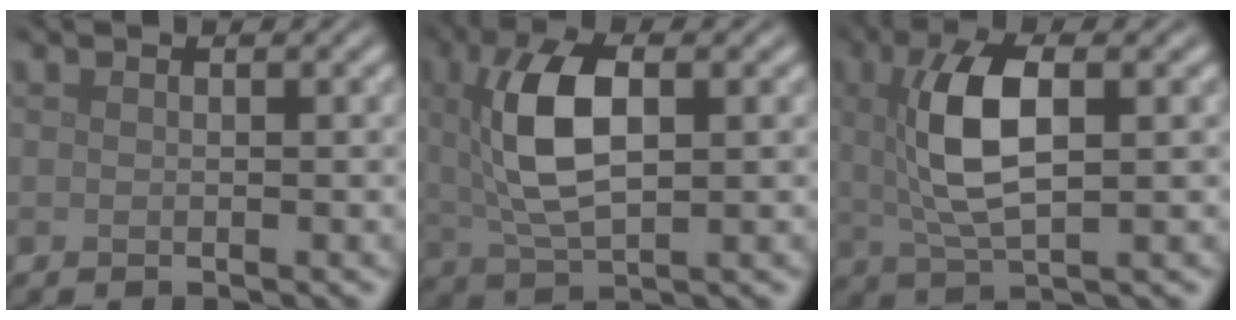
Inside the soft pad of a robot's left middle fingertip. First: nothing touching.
{"total": 7.2, "force": [1.3, 3.2, 6.3], "torque": [-0.131, 0.008, 0.024]}
{"total": 6.8, "force": [1.2, 2.6, 6.2], "torque": [-0.126, 0.007, 0.020]}